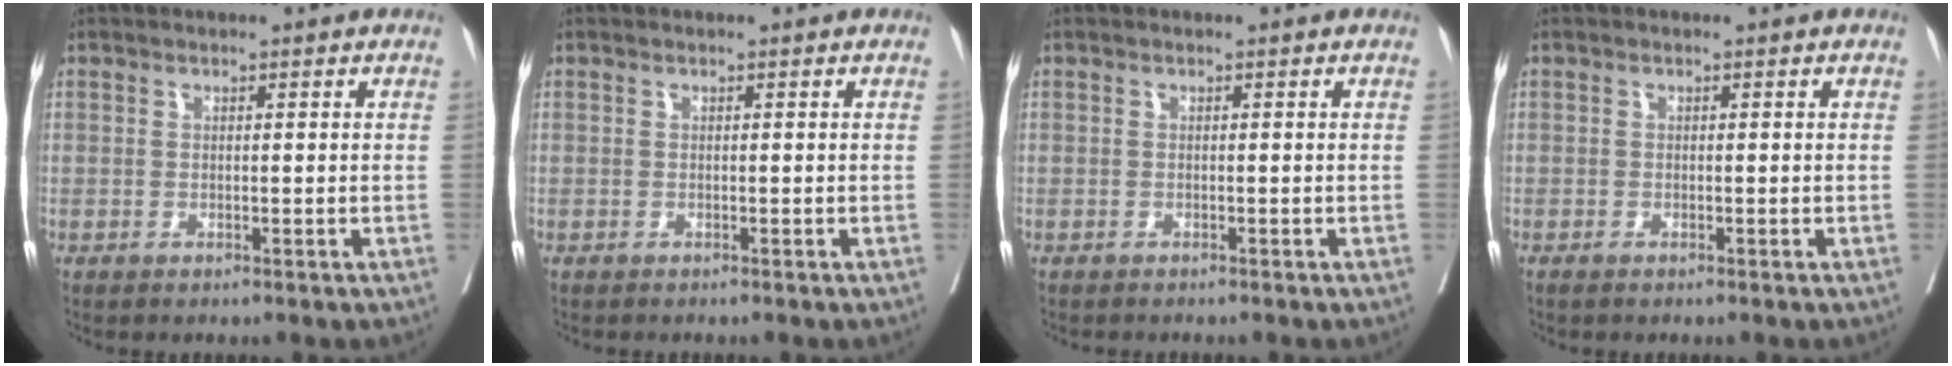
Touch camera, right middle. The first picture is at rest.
{"total": 0.7, "force": [-0.6, 0.1, 0.2], "torque": [-0.003, -0.002, -0.012]}
{"total": 1.2, "force": [-1.1, 0.2, 0.3], "torque": [-0.014, -0.005, -0.016]}
{"total": 0.8, "force": [-0.6, 0.1, 0.4], "torque": [-0.010, -0.003, -0.011]}